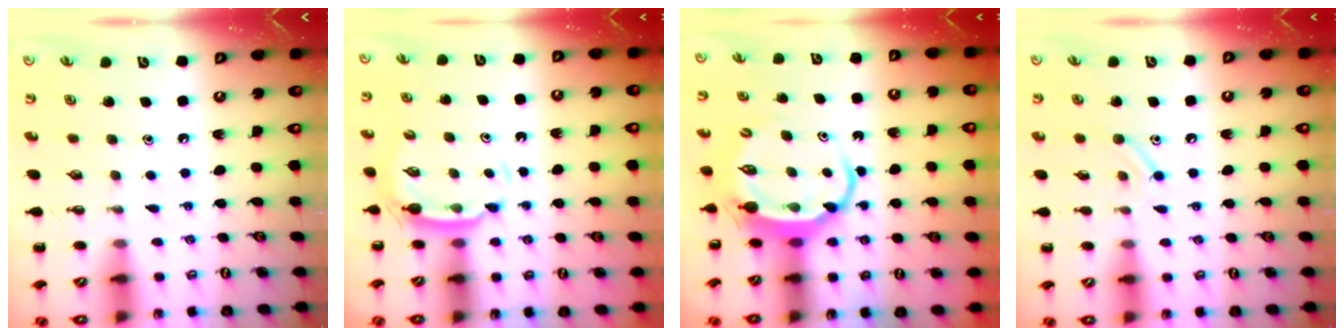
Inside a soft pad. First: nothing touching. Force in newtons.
{"total": 5.5, "press": 5.5, "slide": 0.7}
{"total": 6.9, "press": 6.8, "slide": 1.2}
{"total": 8.0, "press": 7.8, "slide": 1.4}